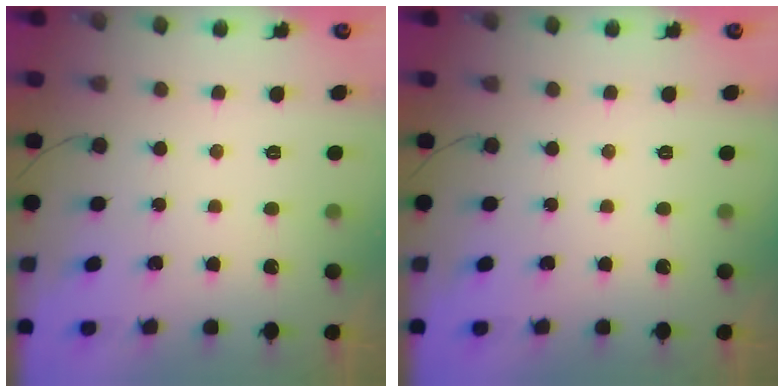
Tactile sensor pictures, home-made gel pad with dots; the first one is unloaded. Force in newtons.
{"total": 0.0}